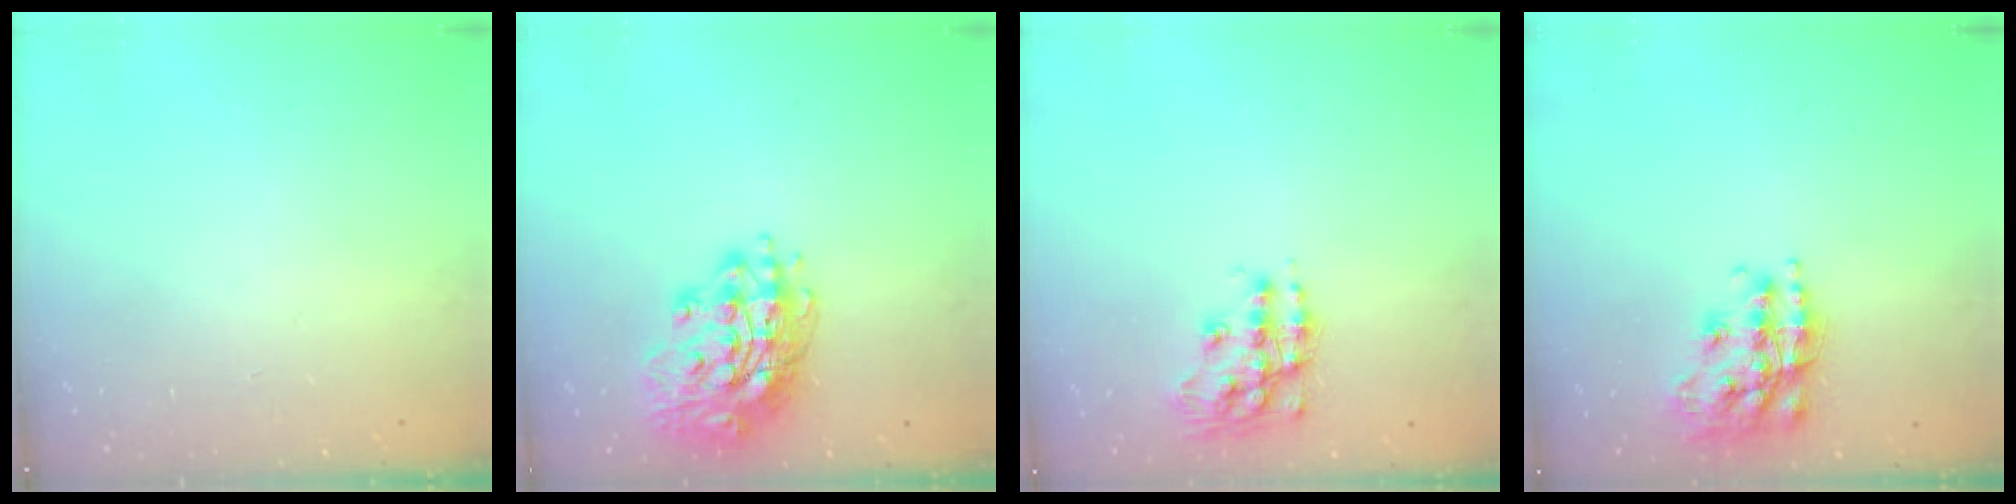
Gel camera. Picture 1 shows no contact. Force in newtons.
{"total": 15.7, "press": 15.7, "slide": 1.3}
{"total": 13.7, "press": 13.7, "slide": 0.6}
{"total": 18.8, "press": 18.7, "slide": 1.2}